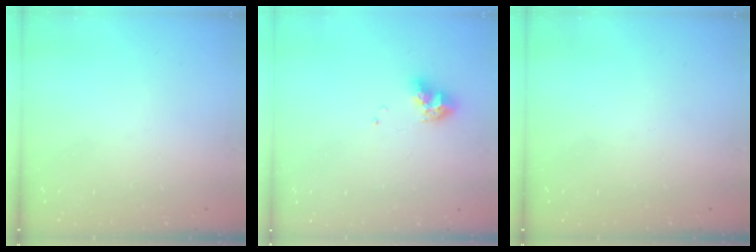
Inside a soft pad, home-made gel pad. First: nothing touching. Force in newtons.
{"total": 9.1, "press": 9.1, "slide": 1.1}
{"total": 0.0}